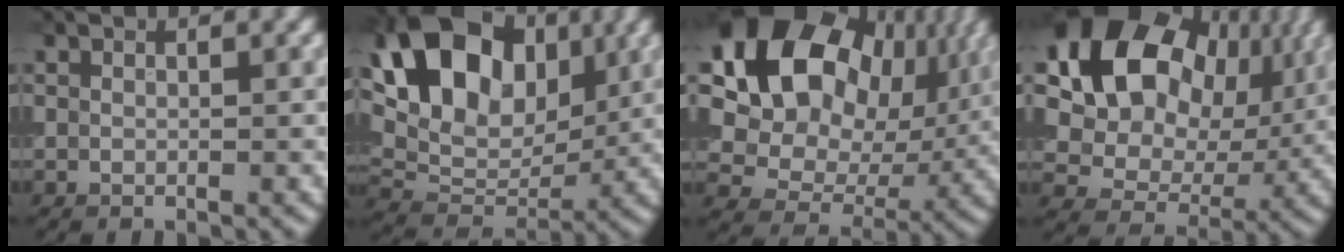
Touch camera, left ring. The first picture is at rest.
{"total": 12.8, "force": [4.2, 8.9, 8.3], "torque": [-0.157, 0.018, 0.070]}
{"total": 16.9, "force": [5.7, 12.4, 10.0], "torque": [-0.187, 0.033, 0.105]}
{"total": 15.0, "force": [4.9, 10.8, 9.2], "torque": [-0.159, 0.018, 0.086]}